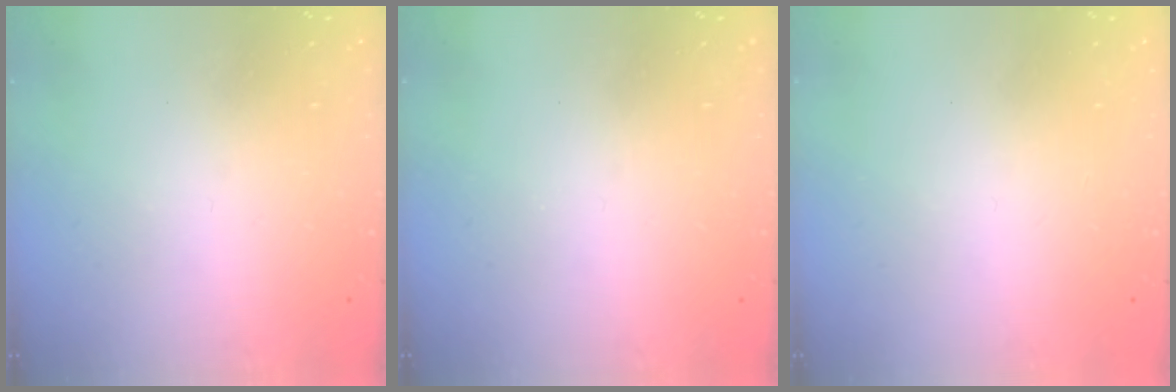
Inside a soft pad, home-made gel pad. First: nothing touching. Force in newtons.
{"total": 0.0}
{"total": 1.5, "press": 1.5, "slide": 0.1}